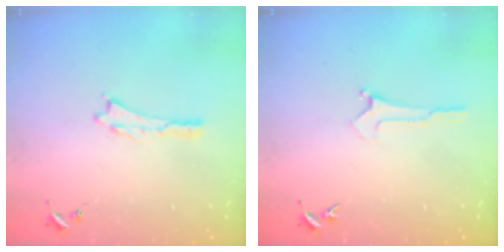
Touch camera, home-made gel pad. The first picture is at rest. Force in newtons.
{"total": 0.0}